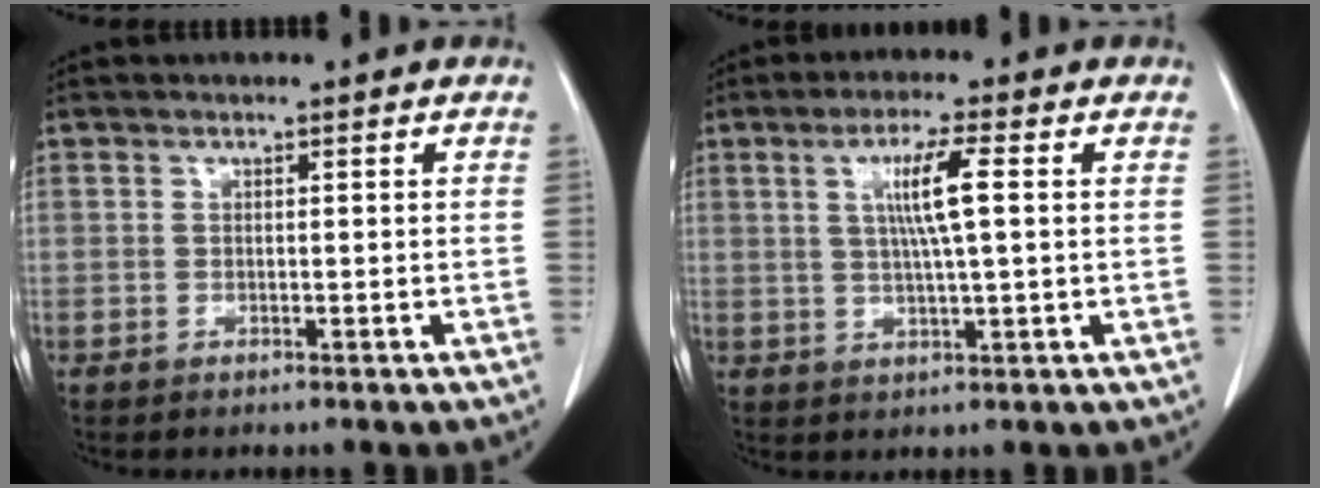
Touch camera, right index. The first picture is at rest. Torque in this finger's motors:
{"motor_torque": [0.94, 0.11, 0.20, 0.07]}